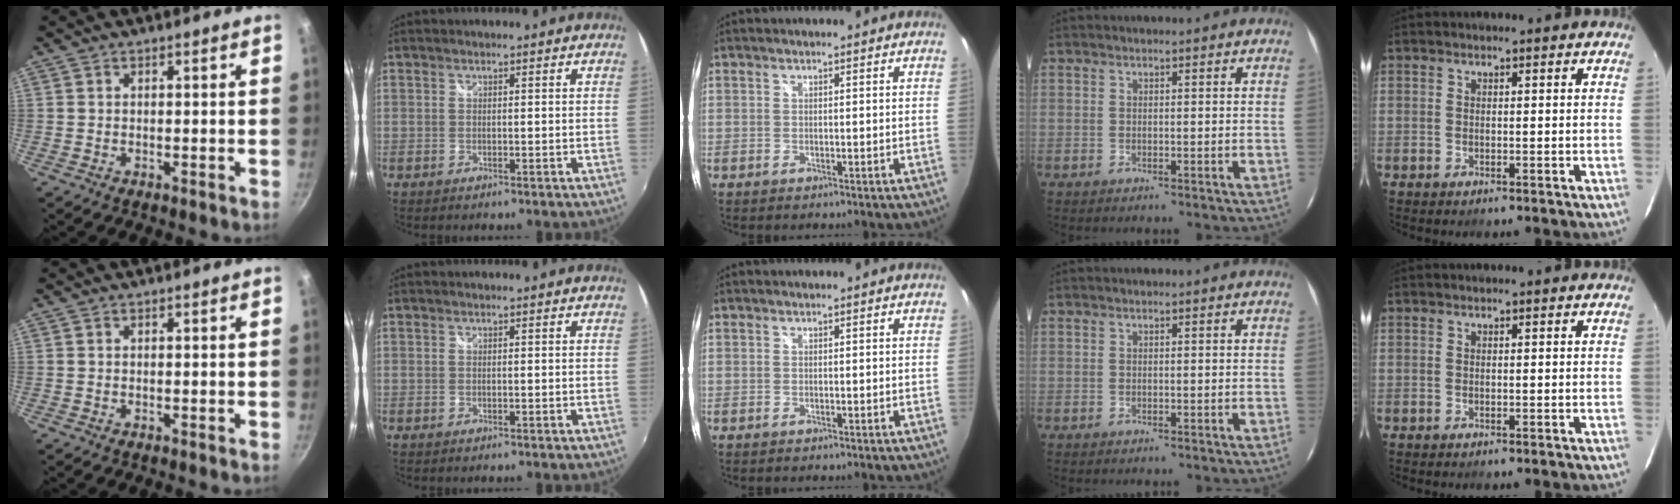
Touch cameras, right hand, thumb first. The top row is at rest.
{}